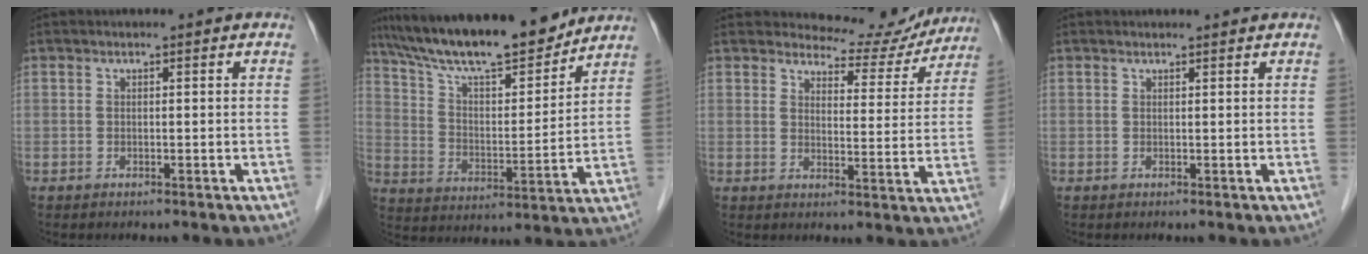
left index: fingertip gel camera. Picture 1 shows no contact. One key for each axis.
{"total": 17.5, "fx": 15.2, "fy": 2.4, "fz": 8.2, "tx": -0.140, "ty": 0.002, "tz": 0.255}
{"total": 9.6, "fx": 9.3, "fy": 2.5, "fz": 0.0, "tx": 0.011, "ty": -0.022, "tz": 0.102}
{"total": 0.9, "fx": 0.9, "fy": 0.0, "fz": 0.1, "tx": -0.006, "ty": 0.002, "tz": 0.012}